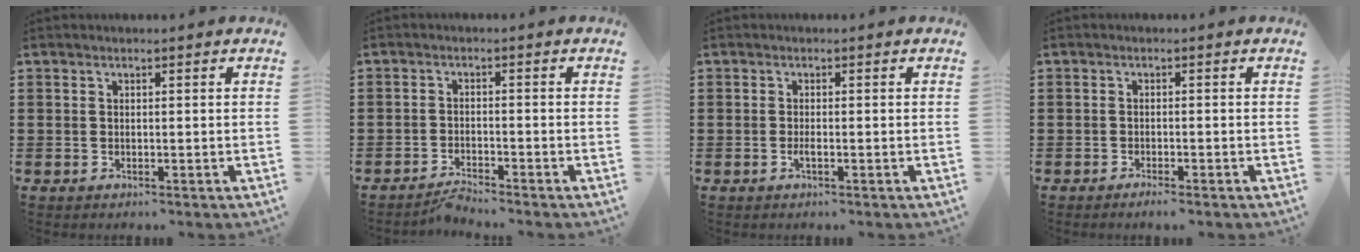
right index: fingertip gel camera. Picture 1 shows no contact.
{"total": 2.2, "force": [-2.1, 0.0, 0.4], "torque": [-0.009, 0.002, -0.043]}
{"total": 1.0, "force": [-0.5, 0.1, 0.9], "torque": [-0.024, -0.006, -0.011]}
{"total": 1.2, "force": [-1.1, 0.0, 0.4], "torque": [-0.010, -0.002, -0.020]}